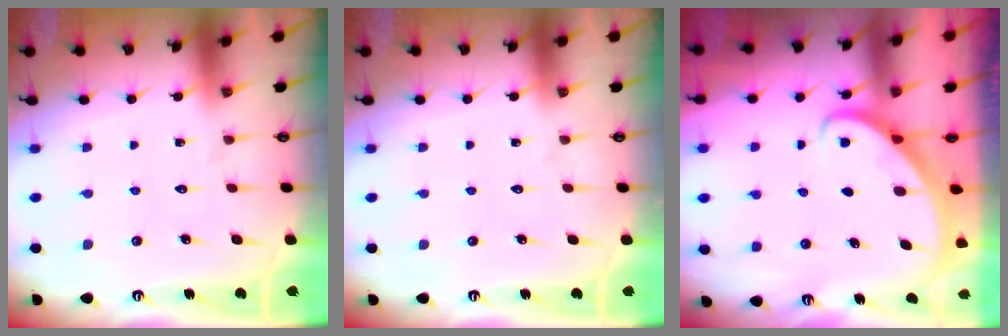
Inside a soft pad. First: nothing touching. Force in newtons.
{"total": 0.0}
{"total": 2.7, "press": 2.7, "slide": 0.1}